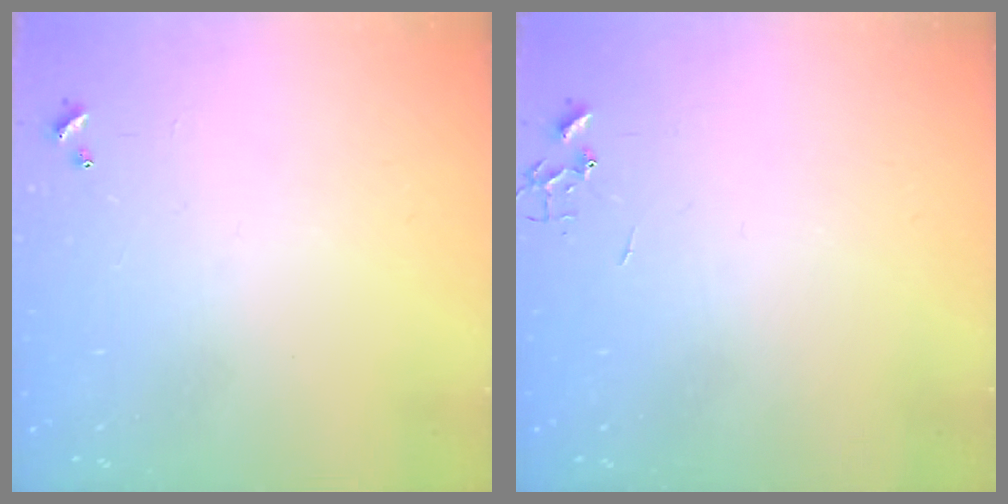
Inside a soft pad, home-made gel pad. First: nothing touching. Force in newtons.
{"total": 0.0}